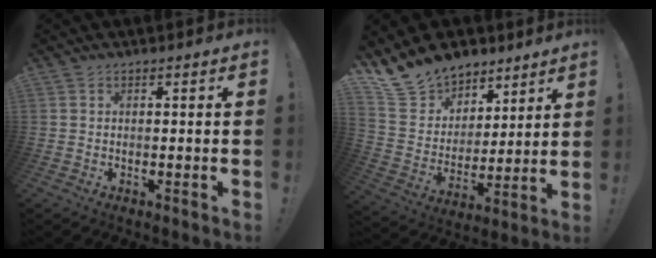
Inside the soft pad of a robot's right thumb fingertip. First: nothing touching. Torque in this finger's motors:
{"motor_torque": [-0.42, 1.54, 0.15, 0.15, 0.15]}